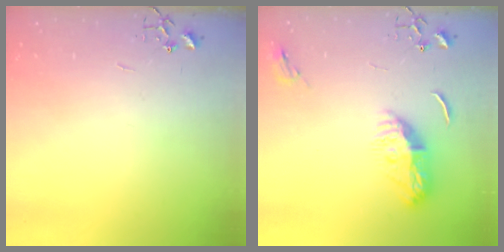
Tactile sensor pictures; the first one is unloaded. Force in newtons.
{"total": 11.6, "press": 11.6, "slide": 0.3}